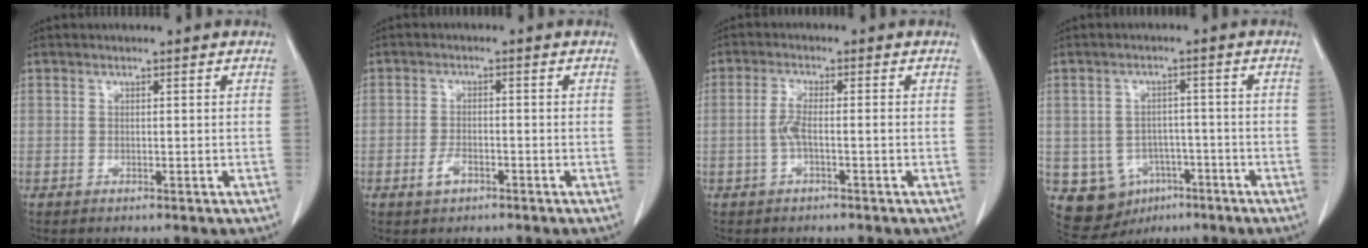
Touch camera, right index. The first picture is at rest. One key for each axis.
{"total": 2.6, "fx": -1.5, "fy": 1.3, "fz": 1.7, "tx": -0.034, "ty": 0.002, "tz": -0.025}
{"total": 2.7, "fx": -0.7, "fy": 0.3, "fz": 2.6, "tx": -0.055, "ty": 0.005, "tz": -0.014}
{"total": 9.1, "fx": -3.8, "fy": 7.8, "fz": 2.6, "tx": -0.051, "ty": 0.016, "tz": -0.041}